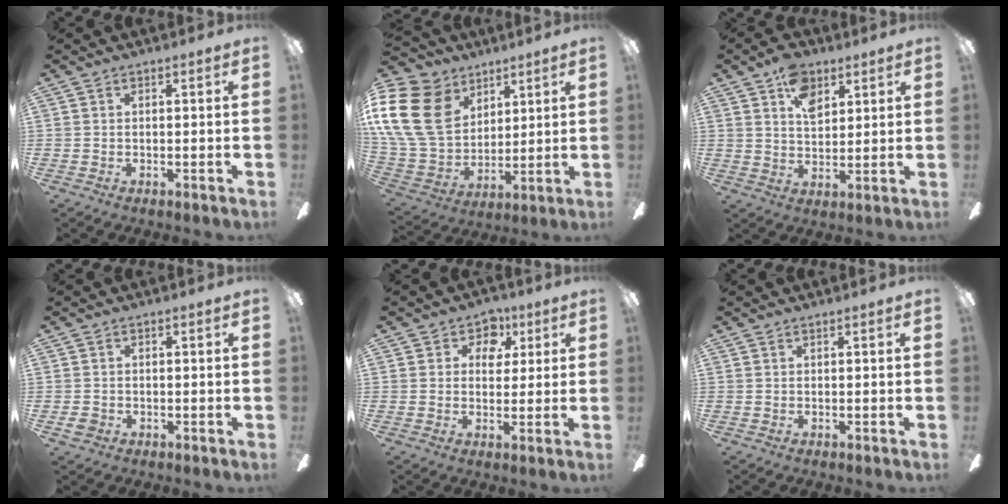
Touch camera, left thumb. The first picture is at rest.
{"total": 21.2, "force": [8.1, 15.8, 11.6], "torque": [-0.280, -0.030, 0.151]}
{"total": 8.7, "force": [4.8, 5.4, 4.9], "torque": [-0.069, -0.009, 0.085]}
{"total": 2.2, "force": [-1.0, 1.7, 0.8], "torque": [-0.020, 0.004, -0.023]}
{"total": 6.2, "force": [2.5, 5.2, 2.4], "torque": [-0.022, -0.005, 0.039]}
{"total": 0.0}